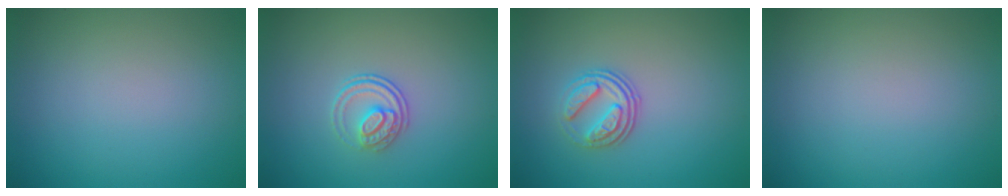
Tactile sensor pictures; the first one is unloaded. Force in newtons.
{"total": 2.3, "press": 1.7, "slide": 1.5}
{"total": 3.1, "press": 2.4, "slide": 1.9}
{"total": 0.0}